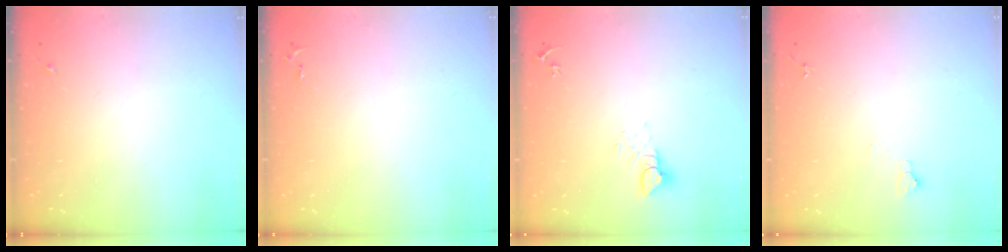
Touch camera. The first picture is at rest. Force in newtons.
{"total": 2.5, "press": 2.5, "slide": 0.3}
{"total": 4.2, "press": 4.2, "slide": 0.4}
{"total": 4.9, "press": 4.8, "slide": 0.7}